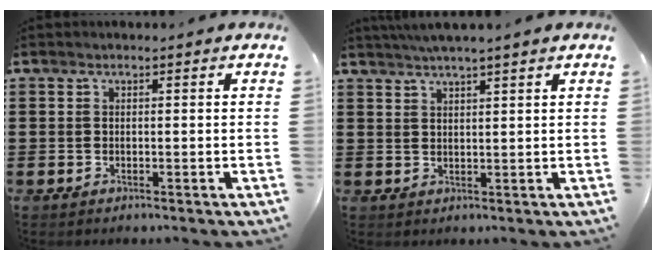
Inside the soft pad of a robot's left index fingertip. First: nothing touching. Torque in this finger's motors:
{"motor_torque": [1.74, -0.40, 0.70, 0.18]}